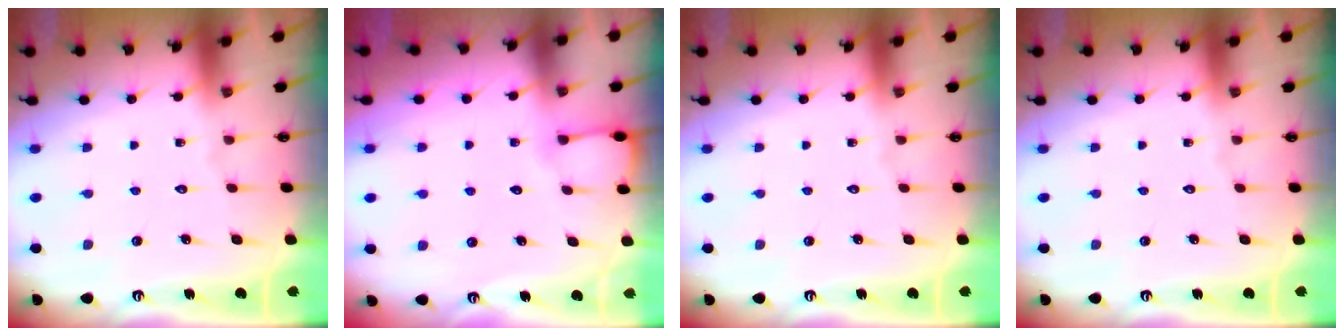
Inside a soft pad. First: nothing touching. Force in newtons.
{"total": 3.6, "press": 3.6, "slide": 0.4}
{"total": 0.0}
{"total": 0.0}